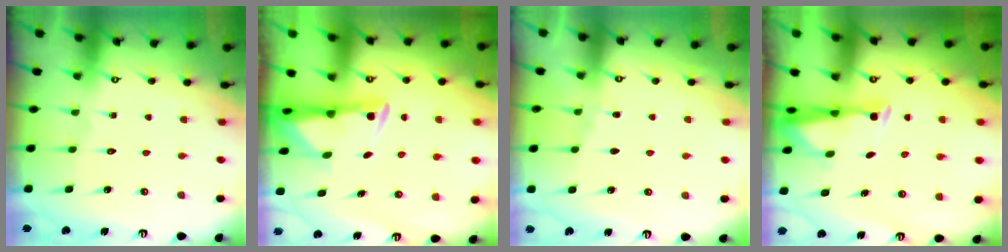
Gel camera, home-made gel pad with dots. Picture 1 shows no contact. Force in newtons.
{"total": 2.9, "press": 2.9, "slide": 0.4}
{"total": 2.7, "press": 2.7, "slide": 0.4}
{"total": 3.0, "press": 2.9, "slide": 0.8}